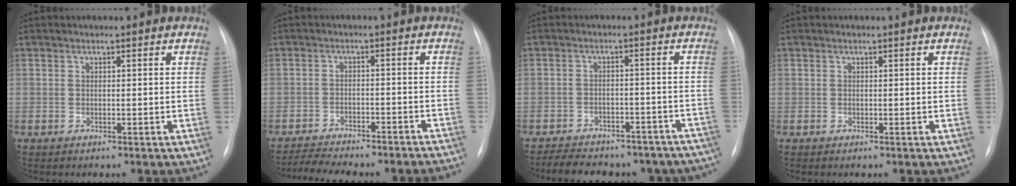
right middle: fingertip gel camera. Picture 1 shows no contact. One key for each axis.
{"total": 10.4, "fx": -9.9, "fy": -0.2, "fz": 3.2, "tx": -0.028, "ty": 0.010, "tz": -0.140}
{"total": 21.9, "fx": -19.0, "fy": 8.2, "fz": 7.2, "tx": -0.125, "ty": 0.010, "tz": -0.224}
{"total": 0.0}